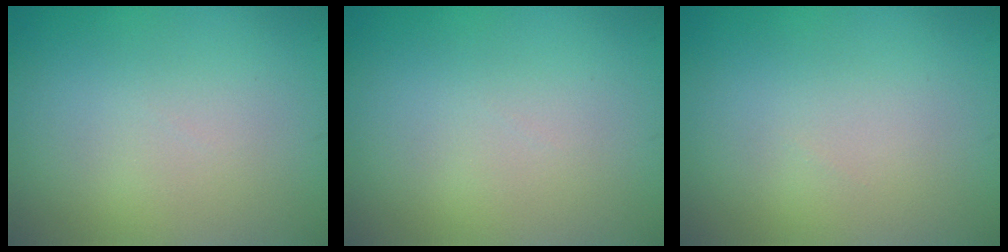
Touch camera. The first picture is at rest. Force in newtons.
{"total": 0.0}
{"total": 0.0}